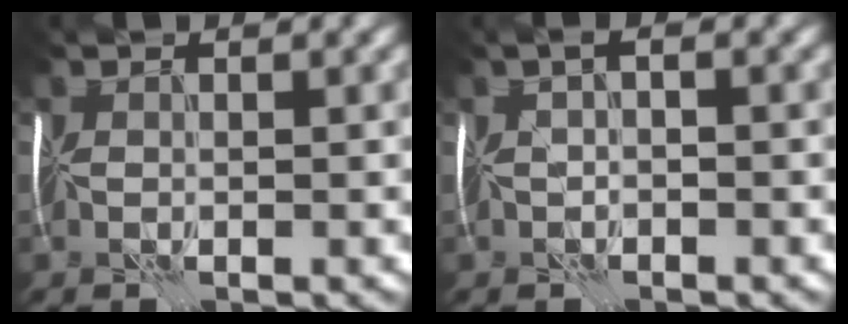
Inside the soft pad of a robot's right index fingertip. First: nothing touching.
{"total": 1.4, "force": [-0.6, 0.6, 1.1], "torque": [-0.014, 0.012, -0.008]}